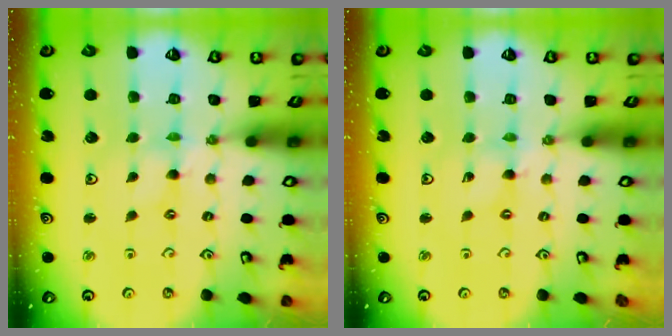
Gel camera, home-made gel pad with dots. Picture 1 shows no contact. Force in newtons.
{"total": 0.0}